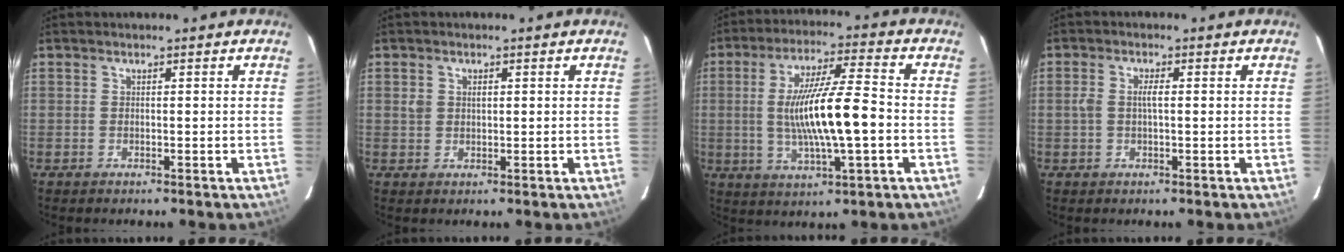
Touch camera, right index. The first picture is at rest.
{"total": 2.1, "force": [0.6, 1.7, 1.1], "torque": [-0.017, 0.004, 0.012]}
{"total": 14.3, "force": [-1.5, 2.1, 14.1], "torque": [-0.258, -0.004, -0.022]}
{"total": 2.8, "force": [0.1, 1.1, 2.5], "torque": [-0.049, 0.004, 0.002]}